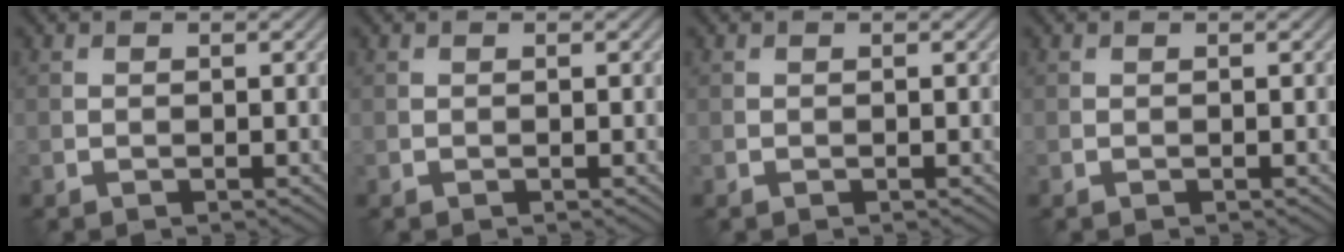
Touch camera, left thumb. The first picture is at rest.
{"total": 0.0}
{"total": 0.0}
{"total": 0.0}